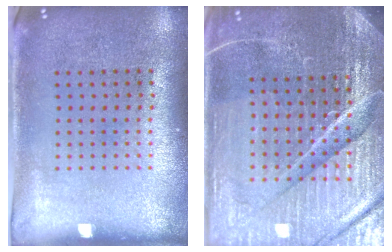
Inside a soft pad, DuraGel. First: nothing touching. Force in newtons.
{"total": 6.2, "press": 5.6, "slide": 2.8}